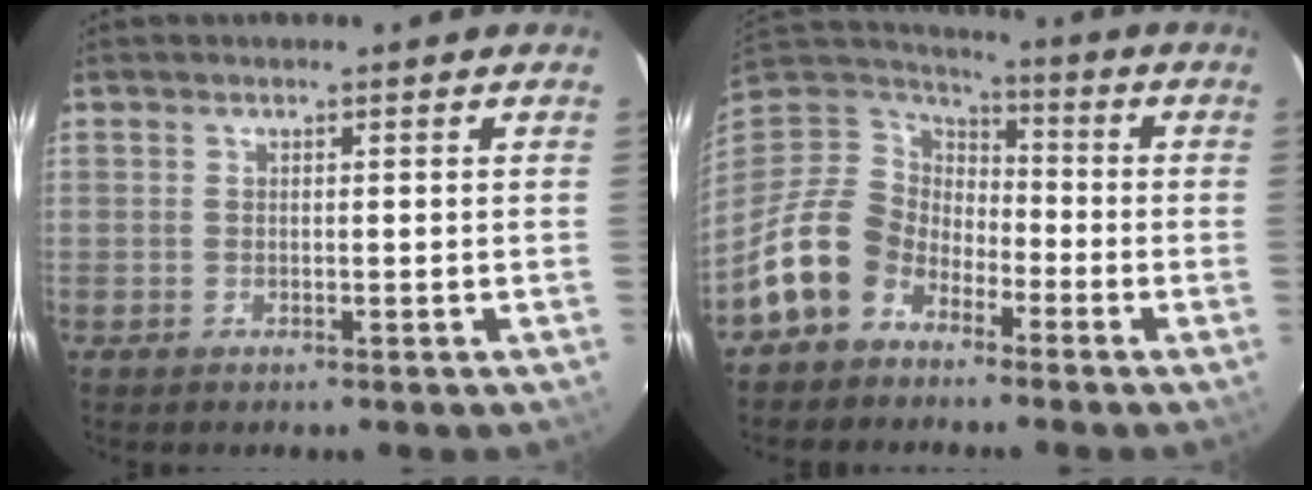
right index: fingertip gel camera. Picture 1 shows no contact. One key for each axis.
{"total": 13.1, "fx": -7.7, "fy": 9.6, "fz": 4.4, "tx": -0.114, "ty": 0.020, "tz": -0.144}